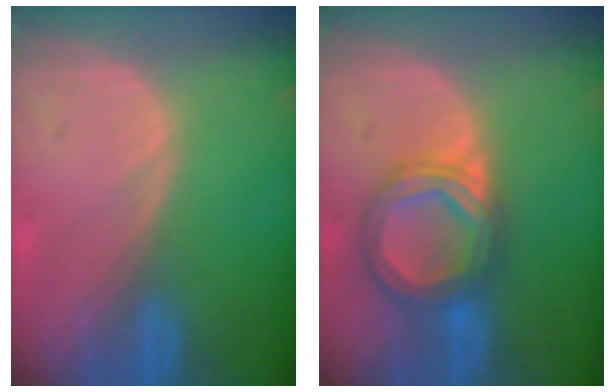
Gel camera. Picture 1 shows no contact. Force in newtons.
{"total": 7.2, "press": 7.2, "slide": 0.6}